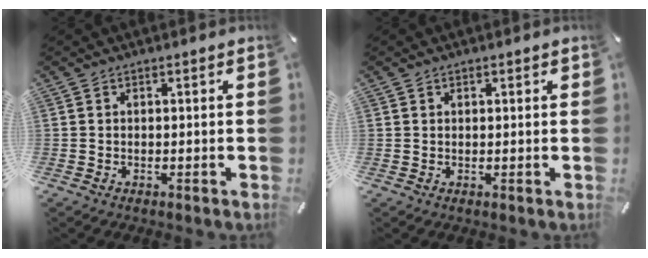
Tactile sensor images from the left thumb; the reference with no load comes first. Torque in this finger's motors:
{"motor_torque": [-0.01, -0.43, -0.07, 0.04, 0.00]}